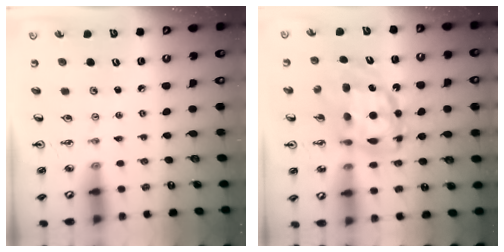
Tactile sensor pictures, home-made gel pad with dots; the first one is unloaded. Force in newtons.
{"total": 13.5, "press": 13.4, "slide": 1.1}